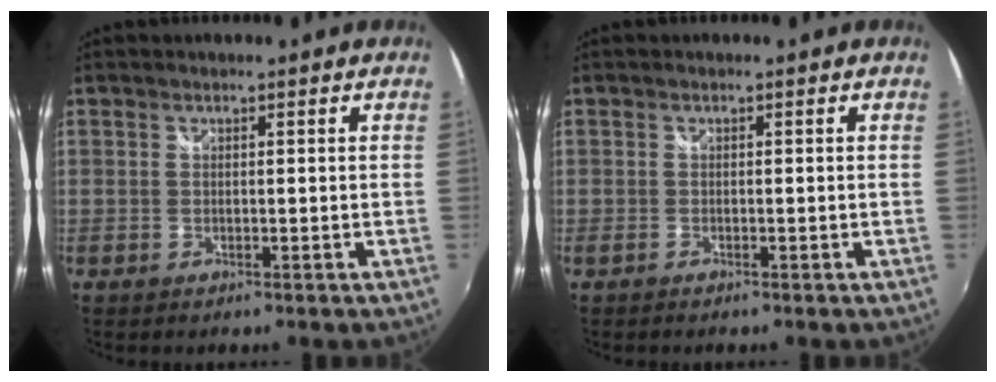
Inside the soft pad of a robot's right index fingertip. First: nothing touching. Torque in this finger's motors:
{"motor_torque": [0.19, -0.12, 0.09, 0.02]}